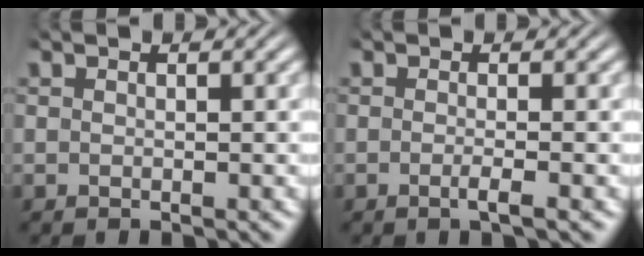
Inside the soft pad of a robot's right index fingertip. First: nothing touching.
{"total": 1.4, "force": [-0.8, -0.1, 1.1], "torque": [-0.021, -0.002, -0.017]}